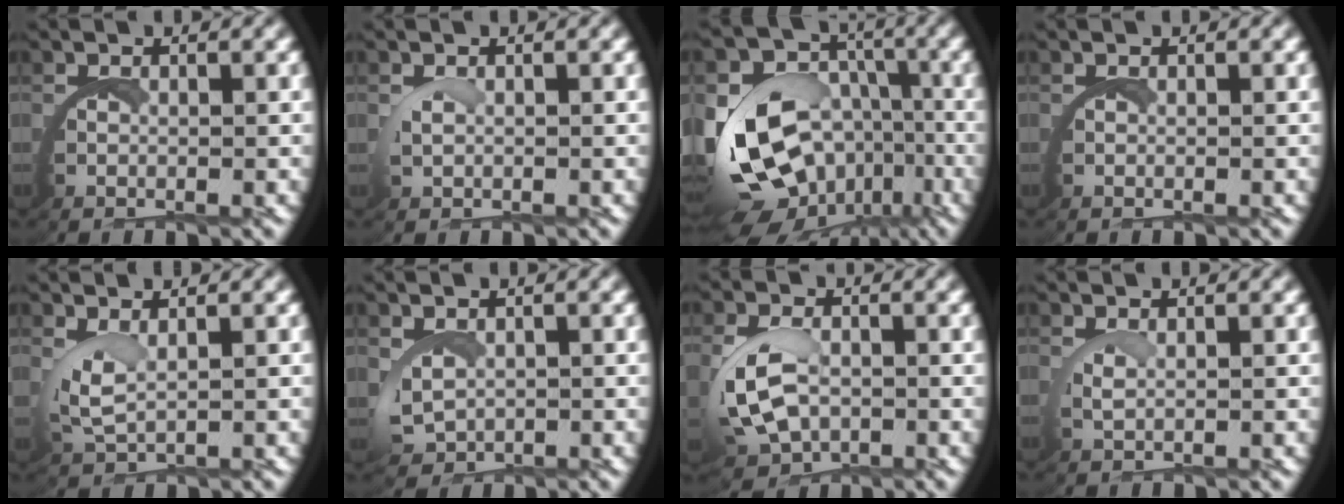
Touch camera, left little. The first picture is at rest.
{"total": 0.9, "force": [0.8, -0.1, 0.3], "torque": [-0.025, -0.006, 0.019]}
{"total": 11.3, "force": [-2.4, 9.0, 6.3], "torque": [-0.155, -0.050, -0.027]}
{"total": 0.0}
{"total": 2.4, "force": [1.5, 0.8, 1.6], "torque": [-0.059, -0.009, 0.037]}
{"total": 2.2, "force": [1.0, 1.5, 1.3], "torque": [-0.059, -0.017, 0.028]}
{"total": 4.7, "force": [0.3, 3.4, 3.2], "torque": [-0.105, -0.017, 0.015]}
{"total": 1.3, "force": [1.2, -0.4, 0.5], "torque": [-0.019, -0.002, 0.024]}